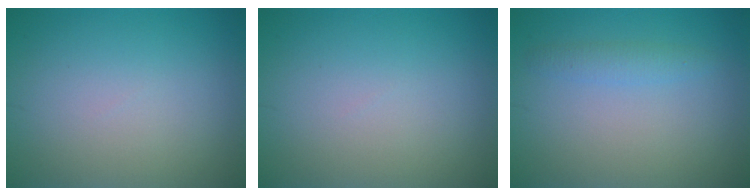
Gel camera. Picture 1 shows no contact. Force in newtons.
{"total": 0.0}
{"total": 1.5, "press": 1.5, "slide": 0.1}